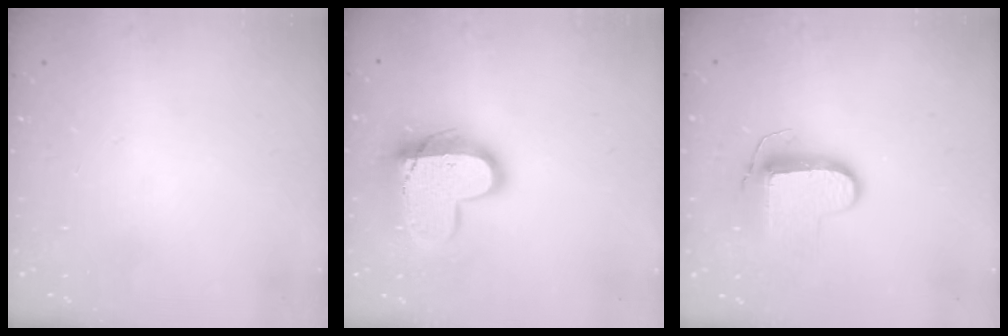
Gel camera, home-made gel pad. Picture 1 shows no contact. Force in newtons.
{"total": 15.3, "press": 15.2, "slide": 1.2}
{"total": 9.3, "press": 9.3, "slide": 0.5}